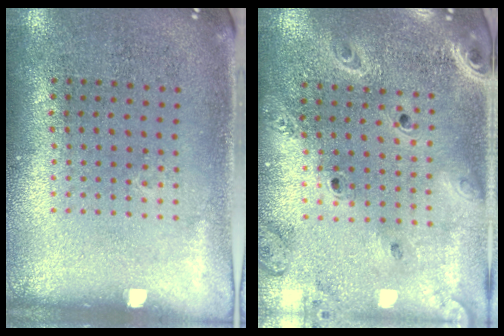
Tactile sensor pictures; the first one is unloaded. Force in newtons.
{"total": 2.6, "press": 2.3, "slide": 1.2}